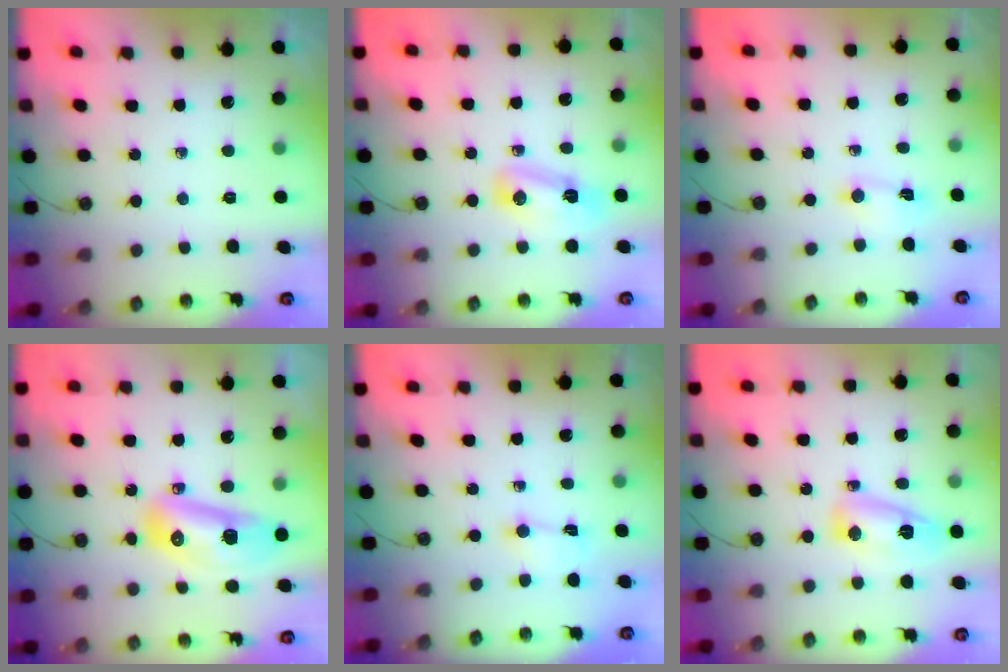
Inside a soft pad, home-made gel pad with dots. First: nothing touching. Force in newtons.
{"total": 6.9, "press": 6.9, "slide": 0.8}
{"total": 2.2, "press": 2.1, "slide": 0.3}
{"total": 14.0, "press": 13.8, "slide": 1.9}
{"total": 1.5, "press": 1.4, "slide": 0.6}
{"total": 8.9, "press": 8.9, "slide": 0.4}